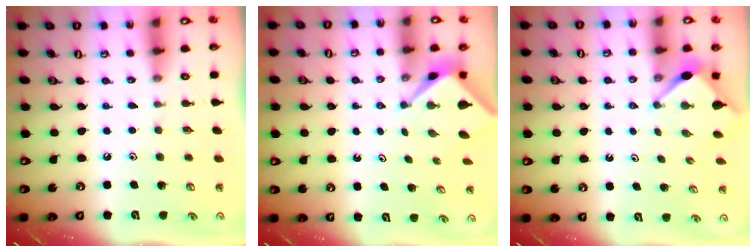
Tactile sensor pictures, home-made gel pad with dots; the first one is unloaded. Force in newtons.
{"total": 2.1, "press": 2.1, "slide": 0.2}
{"total": 3.5, "press": 3.5, "slide": 0.3}